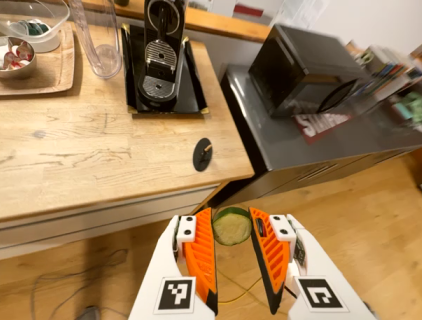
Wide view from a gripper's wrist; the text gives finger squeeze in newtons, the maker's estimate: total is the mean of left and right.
{"total": 7.3, "left": 7.5, "right": 7.1}